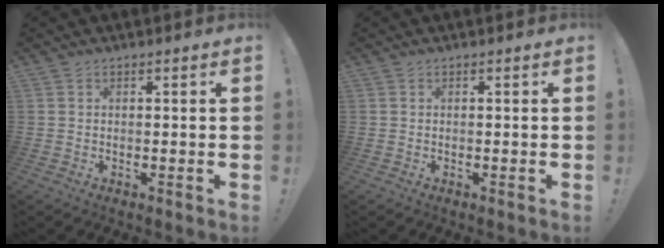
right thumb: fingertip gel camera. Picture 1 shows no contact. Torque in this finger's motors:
{"motor_torque": [-0.12, 0.12, 0.07, -0.01, 0.05]}